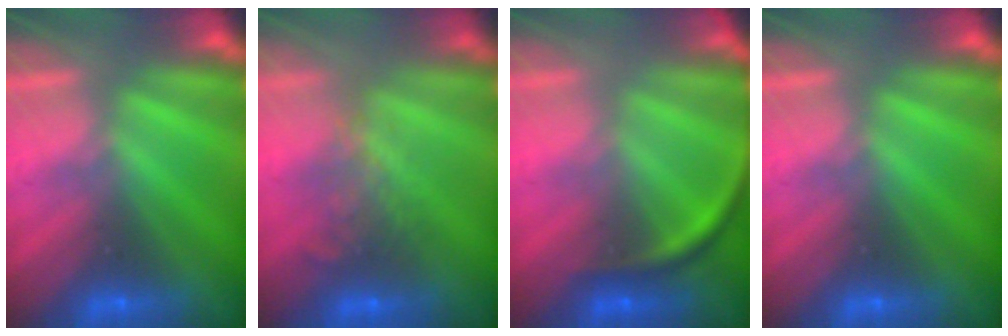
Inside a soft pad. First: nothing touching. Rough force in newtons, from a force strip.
{"total": 3.7}
{"total": 3.3}
{"total": 0.0}